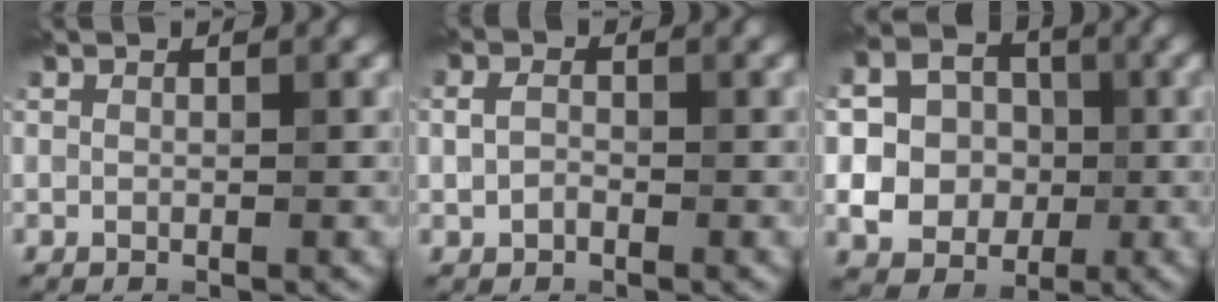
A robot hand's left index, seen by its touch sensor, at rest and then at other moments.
{"total": 1.7, "force": [-0.4, 1.3, 1.1], "torque": [-0.025, 0.000, -0.011]}
{"total": 9.1, "force": [-1.1, 8.2, 3.8], "torque": [-0.081, 0.011, -0.047]}